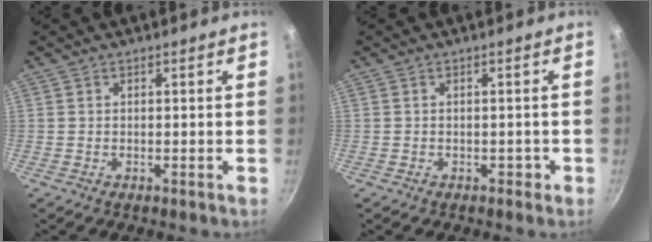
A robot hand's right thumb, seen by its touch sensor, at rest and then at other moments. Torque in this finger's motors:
{"motor_torque": [0.05, 0.62, -0.28, 0.15, 0.06]}